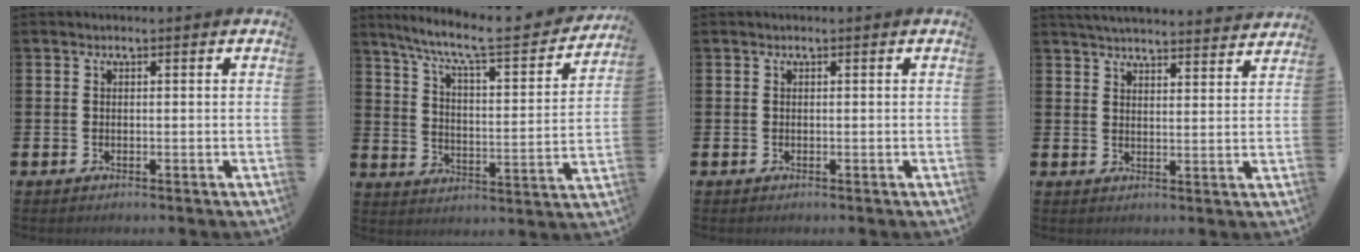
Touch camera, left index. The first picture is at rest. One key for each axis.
{"total": 8.7, "fx": 7.5, "fy": 1.3, "fz": 4.2, "tx": -0.102, "ty": -0.053, "tz": 0.117}
{"total": 0.0}
{"total": 4.7, "fx": 4.7, "fy": 0.2, "fz": 0.5, "tx": -0.013, "ty": -0.032, "tz": 0.082}